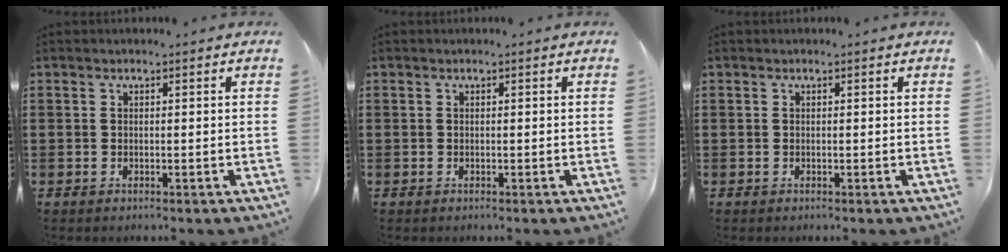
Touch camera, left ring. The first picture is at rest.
{"total": 0.0}
{"total": 0.0}